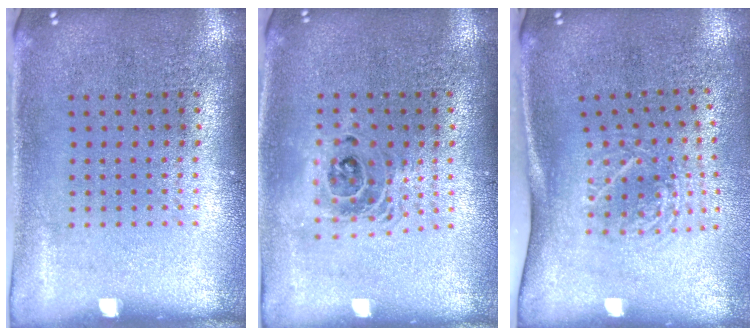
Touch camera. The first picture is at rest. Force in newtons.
{"total": 1.5, "press": 1.3, "slide": 0.9}
{"total": 1.8, "press": 1.3, "slide": 1.4}